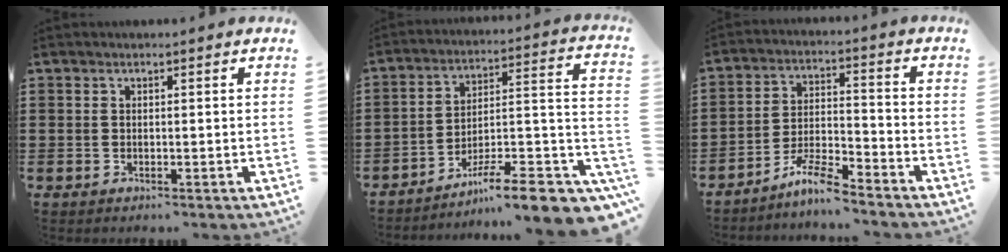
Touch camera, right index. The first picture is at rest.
{"total": 9.1, "force": [-7.1, 1.2, 5.5], "torque": [-0.076, 0.007, -0.136]}
{"total": 9.0, "force": [-7.5, 1.3, 4.8], "torque": [-0.105, 0.008, -0.147]}